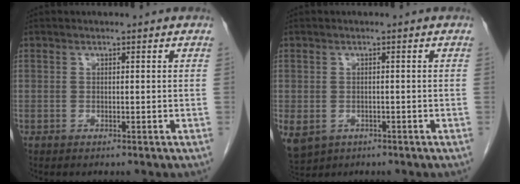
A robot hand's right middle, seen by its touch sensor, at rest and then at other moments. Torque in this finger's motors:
{"motor_torque": [0.45, -0.47, 0.38, 0.08]}